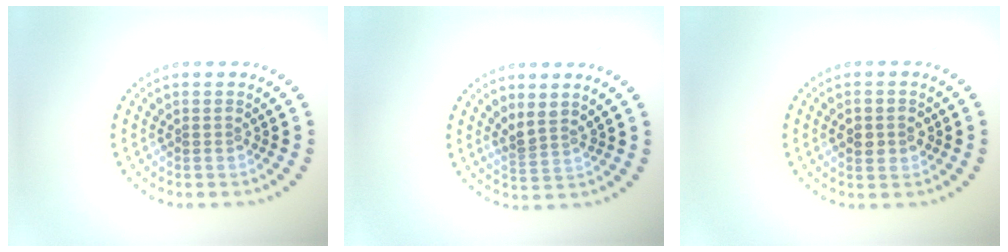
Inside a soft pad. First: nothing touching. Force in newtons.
{"total": 2.0, "press": 1.4, "slide": 1.4}
{"total": 2.1, "press": 2.0, "slide": 0.1}